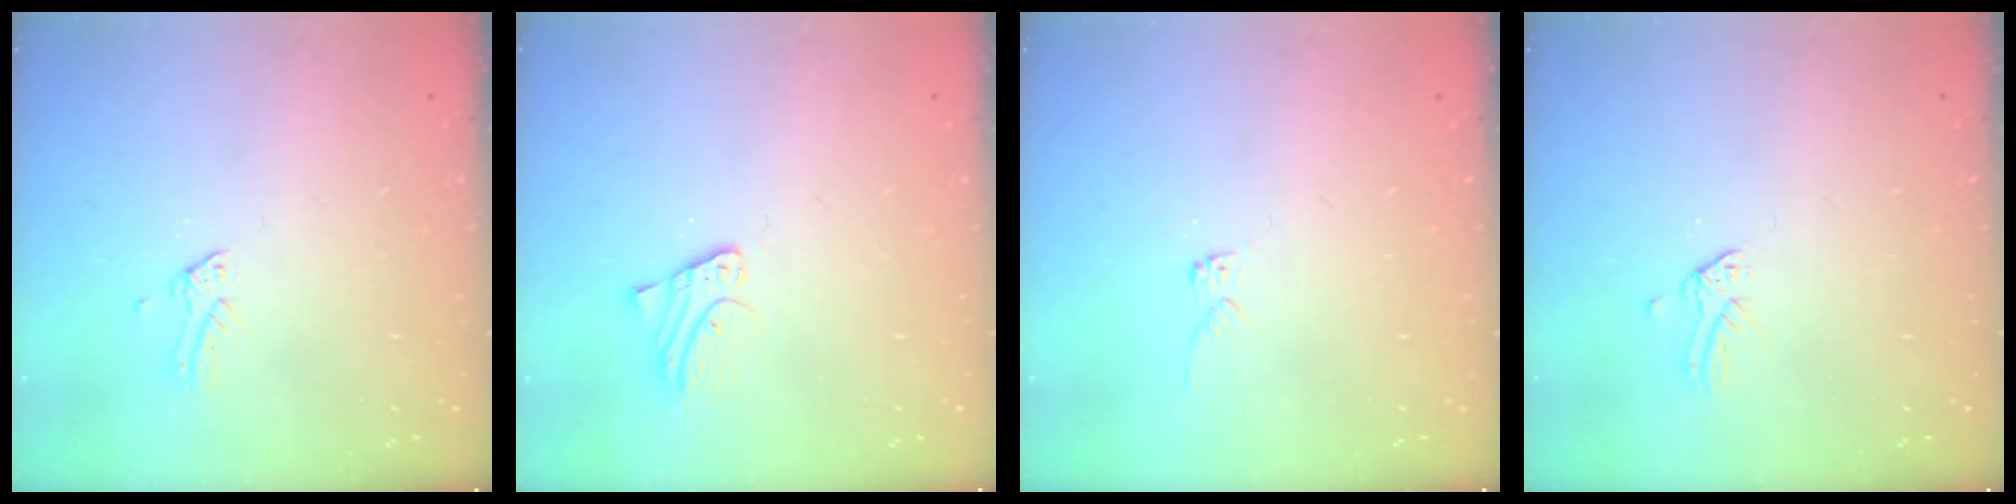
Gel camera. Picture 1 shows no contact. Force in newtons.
{"total": 3.3, "press": 3.3, "slide": 0.3}
{"total": 2.8, "press": 2.8, "slide": 0.1}
{"total": 0.0}